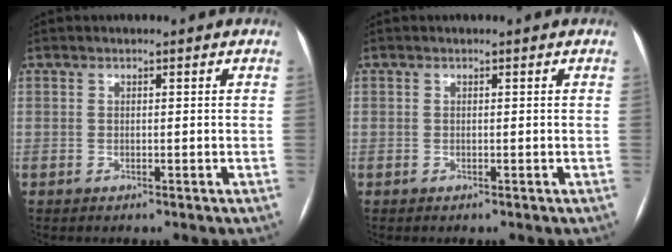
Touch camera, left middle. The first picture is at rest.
{"total": 0.0}